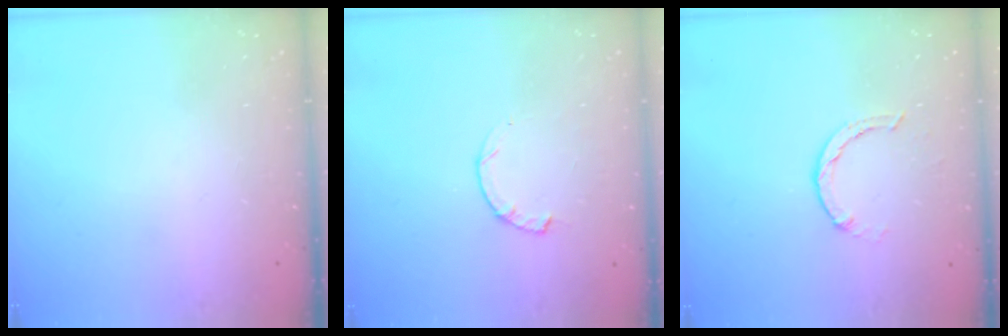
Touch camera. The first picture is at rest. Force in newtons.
{"total": 2.3, "press": 2.3, "slide": 0.4}
{"total": 1.8, "press": 1.8, "slide": 0.2}